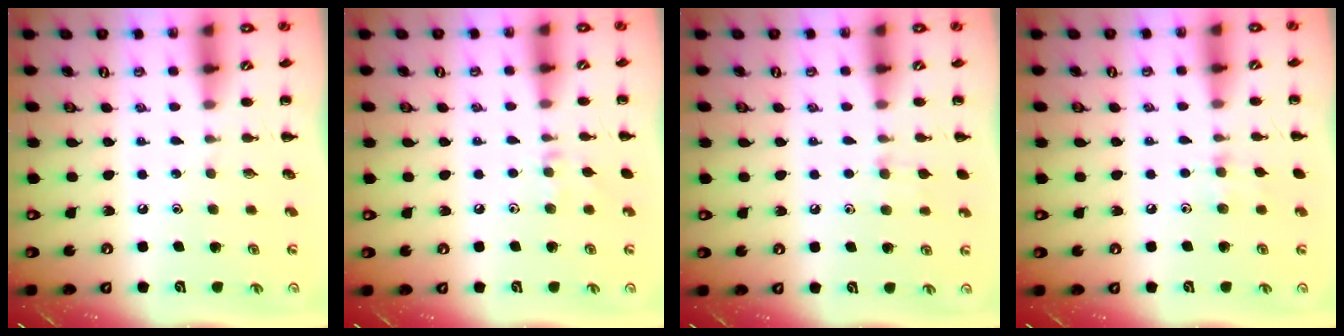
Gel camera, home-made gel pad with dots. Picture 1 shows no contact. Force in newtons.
{"total": 7.0, "press": 6.7, "slide": 1.9}
{"total": 5.8, "press": 5.4, "slide": 2.2}
{"total": 6.2, "press": 6.0, "slide": 1.6}